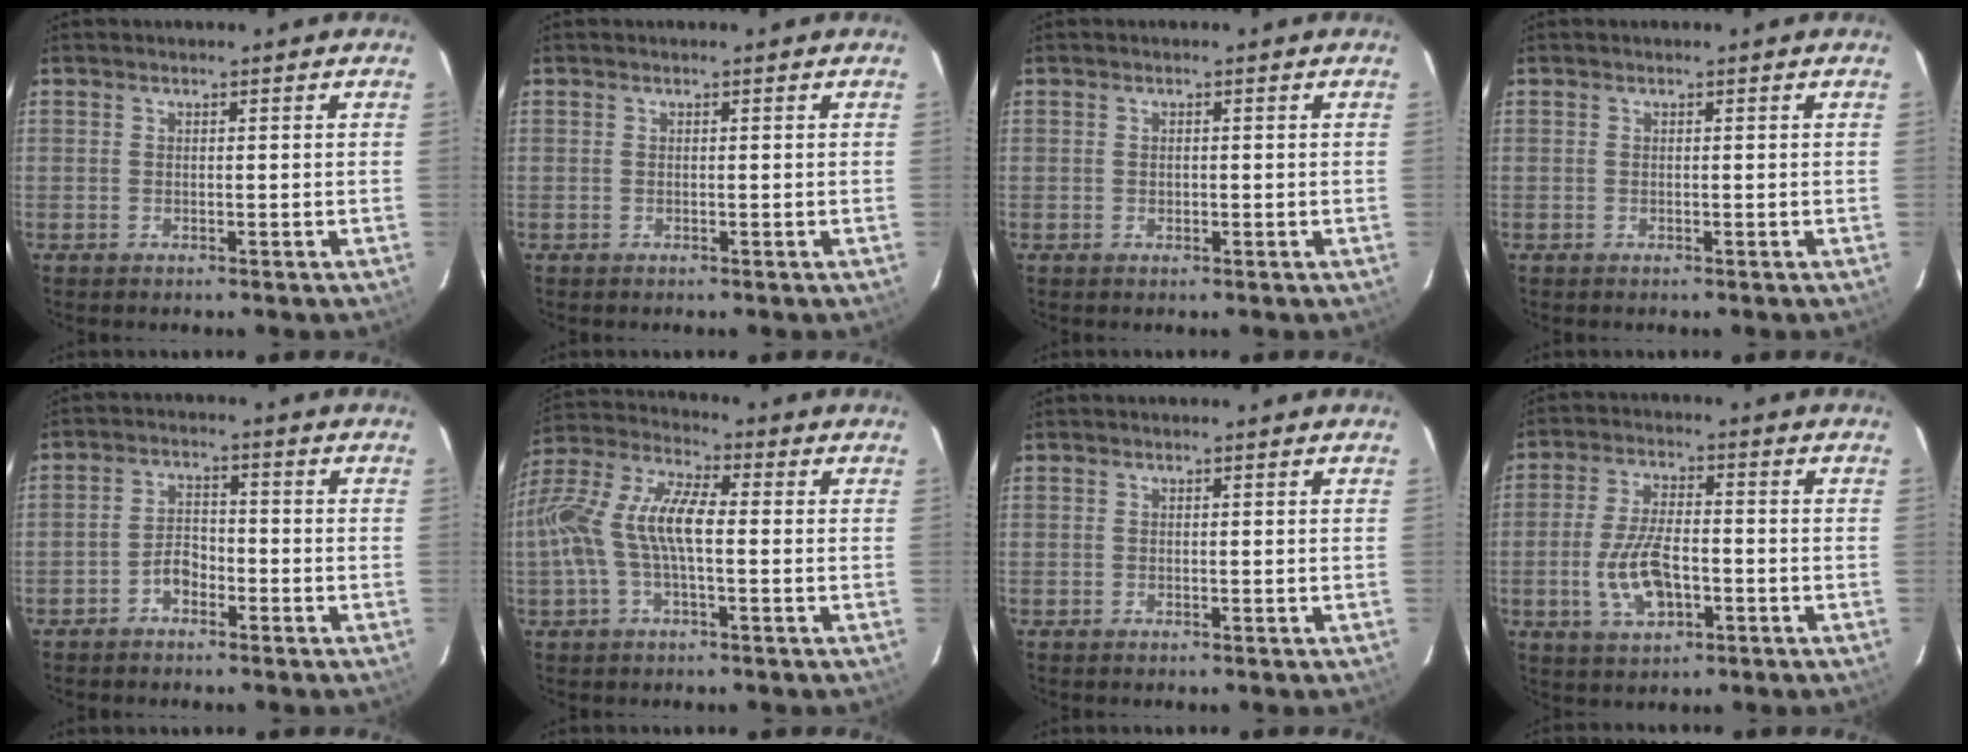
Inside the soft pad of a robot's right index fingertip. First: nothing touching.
{"total": 0.0}
{"total": 0.8, "force": [-0.1, 0.6, 0.5], "torque": [-0.005, 0.001, -0.001]}
{"total": 0.0}
{"total": 3.7, "force": [-2.4, 2.1, 1.9], "torque": [-0.042, 0.014, -0.042]}
{"total": 14.4, "force": [-1.1, 5.2, 13.3], "torque": [-0.273, 0.015, -0.027]}
{"total": 0.0}
{"total": 9.9, "force": [-2.8, 4.6, 8.3], "torque": [-0.173, -0.001, -0.046]}